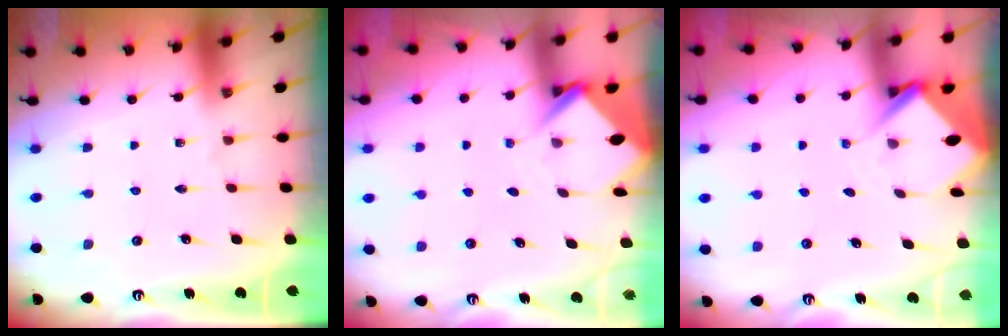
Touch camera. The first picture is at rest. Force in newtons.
{"total": 3.8, "press": 3.8, "slide": 0.2}
{"total": 3.6, "press": 3.6, "slide": 0.3}